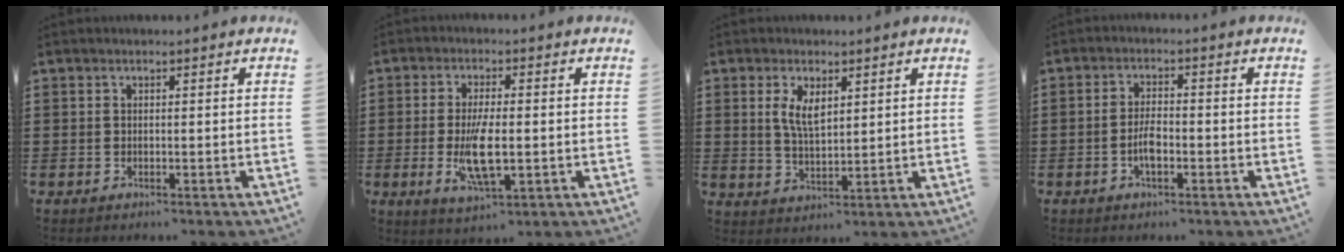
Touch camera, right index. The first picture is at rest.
{"total": 8.2, "force": [-1.2, 2.8, 7.6], "torque": [-0.162, -0.013, -0.025]}
{"total": 4.4, "force": [1.7, 1.8, 3.6], "torque": [-0.077, 0.004, 0.030]}
{"total": 3.7, "force": [-1.2, 1.4, 3.2], "torque": [-0.072, 0.000, -0.025]}